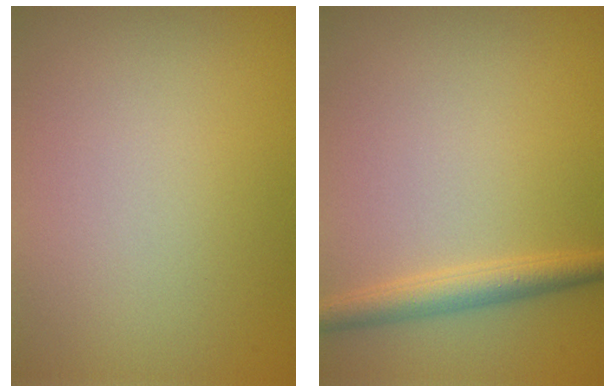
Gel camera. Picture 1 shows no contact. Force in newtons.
{"total": 2.6, "press": 2.6, "slide": 0.0}